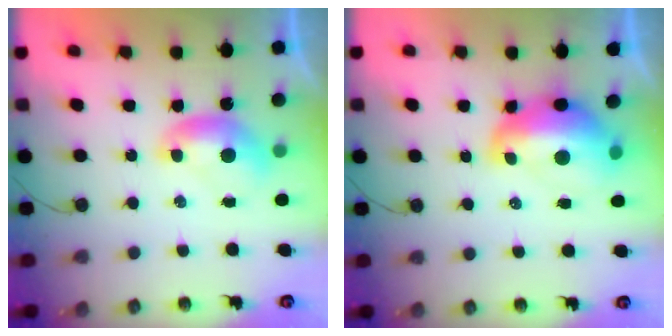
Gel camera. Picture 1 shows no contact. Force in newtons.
{"total": 6.7, "press": 6.6, "slide": 1.4}